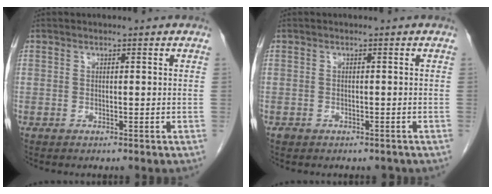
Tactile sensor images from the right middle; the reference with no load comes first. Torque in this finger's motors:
{"motor_torque": [-0.21, -0.17, 0.00, 0.00]}